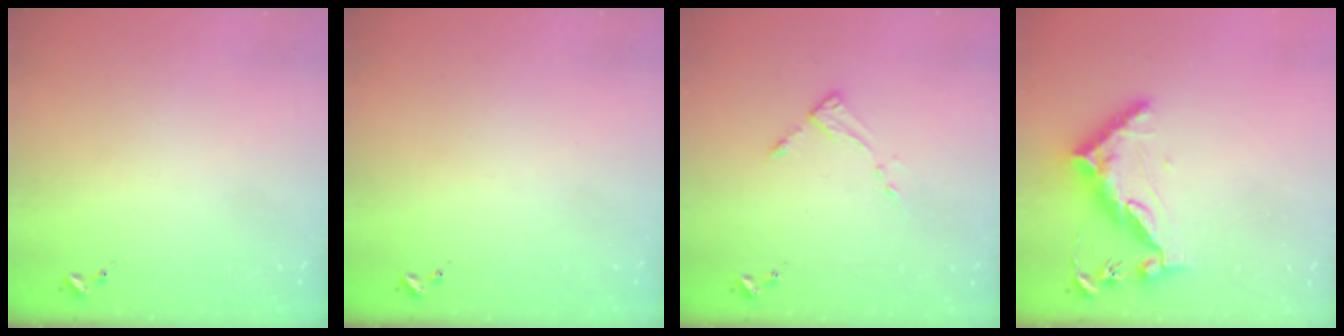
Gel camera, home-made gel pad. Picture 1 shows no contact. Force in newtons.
{"total": 0.0}
{"total": 3.6, "press": 3.5, "slide": 0.4}
{"total": 11.5, "press": 11.4, "slide": 0.7}